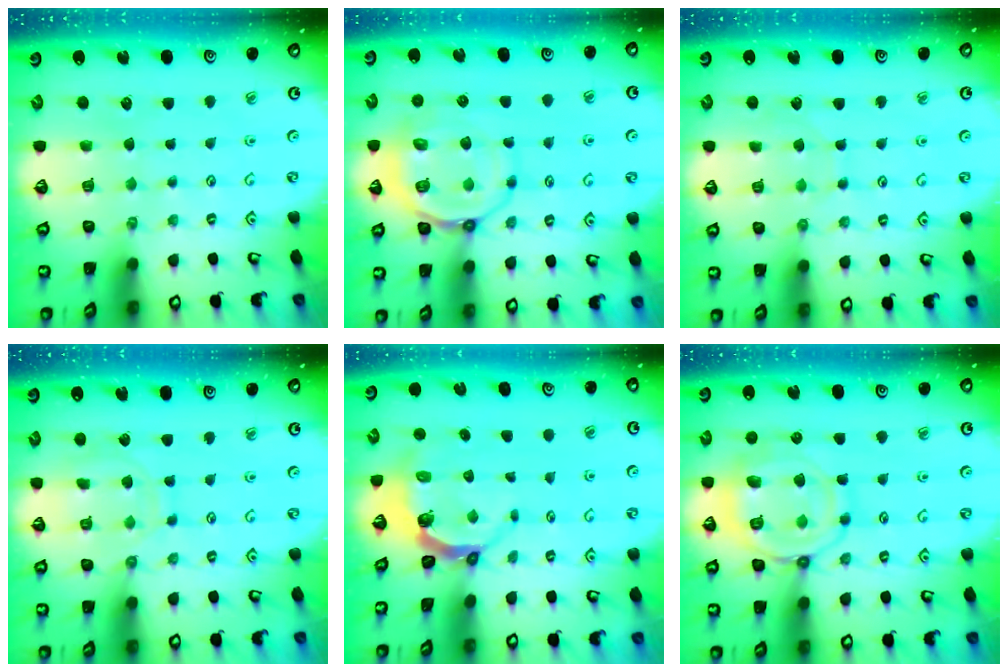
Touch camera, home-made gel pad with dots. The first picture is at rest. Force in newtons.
{"total": 13.0, "press": 12.8, "slide": 2.0}
{"total": 3.9, "press": 3.9, "slide": 0.3}
{"total": 8.9, "press": 8.9, "slide": 0.8}
{"total": 5.2, "press": 3.8, "slide": 3.5}
{"total": 13.9, "press": 13.9, "slide": 1.4}